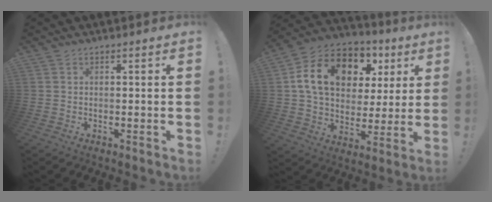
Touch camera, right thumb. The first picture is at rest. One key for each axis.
{"total": 18.7, "fx": 7.2, "fy": 12.7, "fz": 11.6, "tx": -0.188, "ty": -0.019, "tz": 0.138}